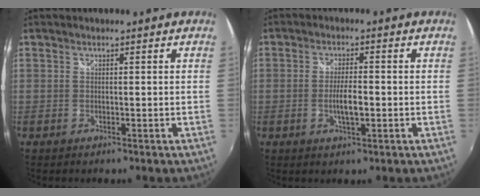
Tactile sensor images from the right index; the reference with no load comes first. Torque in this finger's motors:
{"motor_torque": [1.17, -0.26, 0.51, 0.12]}